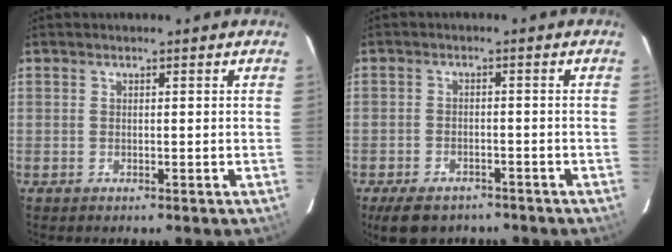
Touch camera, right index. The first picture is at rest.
{"total": 7.9, "force": [-5.9, 4.0, 3.4], "torque": [-0.084, -0.002, -0.090]}